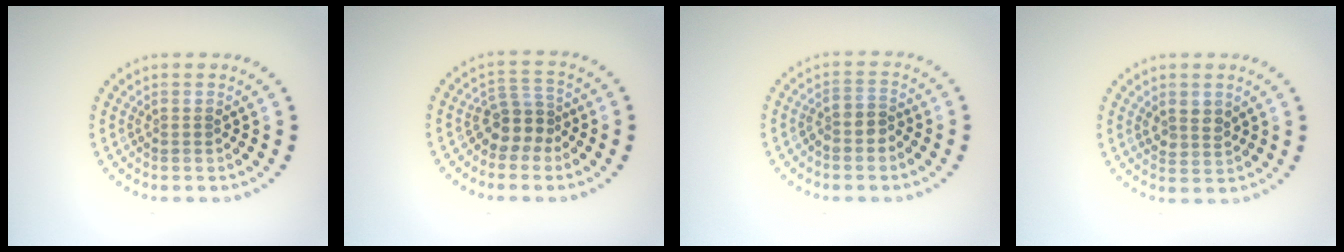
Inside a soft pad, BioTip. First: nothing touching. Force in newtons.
{"total": 2.8, "press": 2.3, "slide": 1.6}
{"total": 2.0, "press": 1.7, "slide": 1.1}
{"total": 1.8, "press": 1.6, "slide": 0.7}